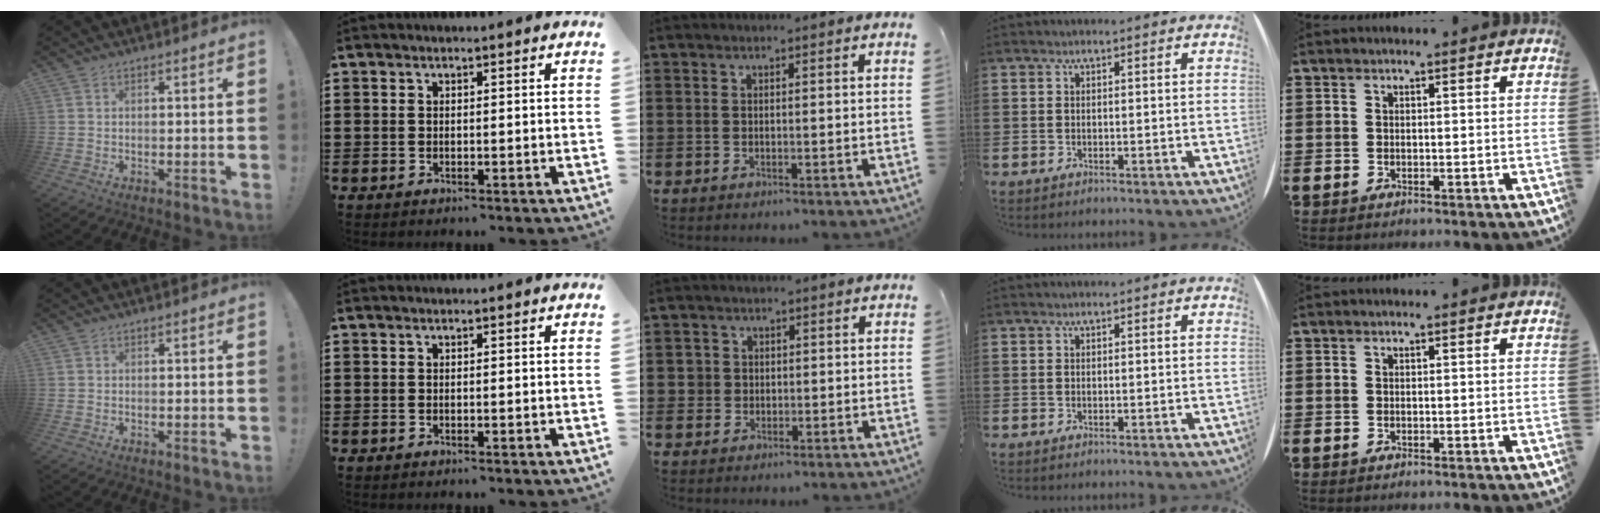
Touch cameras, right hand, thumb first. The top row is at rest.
{"middle": {"total": 2.3, "force": [0.1, 2.2, 0.4], "torque": [-0.018, 0.010, -0.003]}}